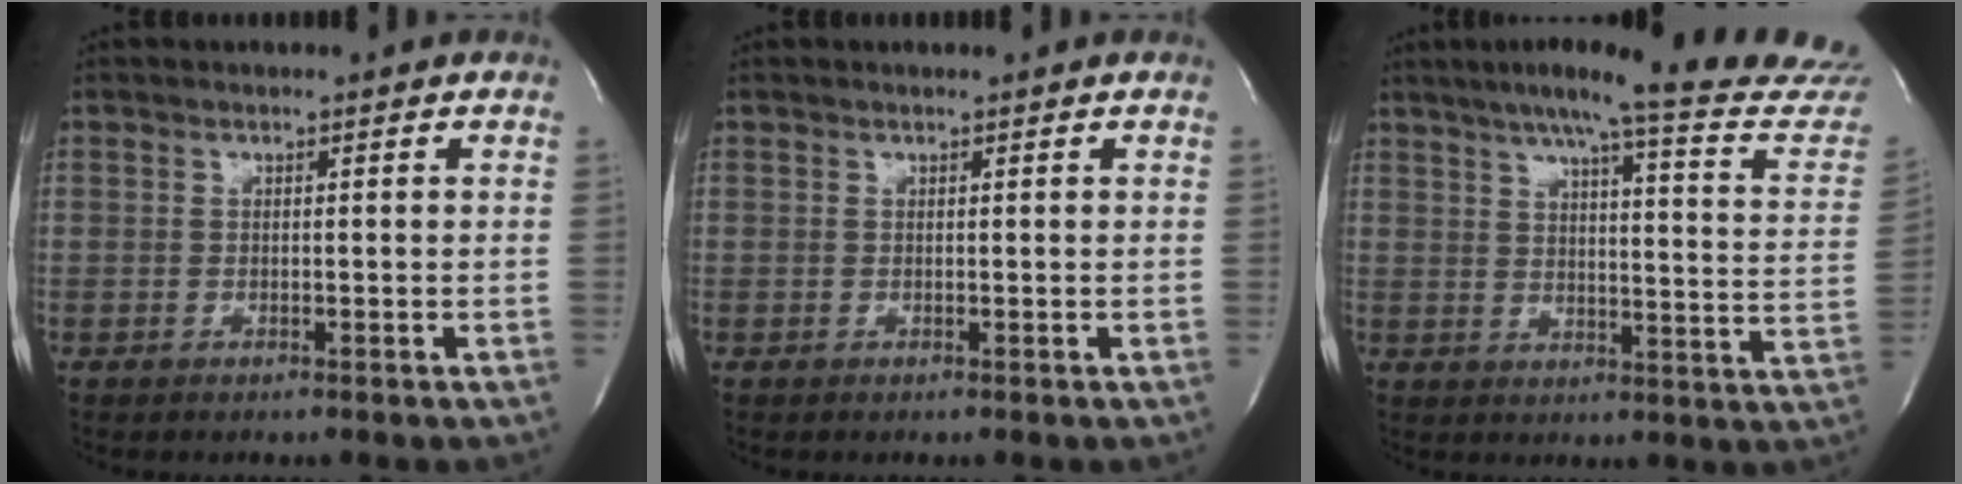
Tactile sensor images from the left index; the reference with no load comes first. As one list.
[{"total": 0.0}, {"total": 24.5, "force": [22.4, 0.0, 9.8], "torque": [-0.142, -0.082, 0.267]}]